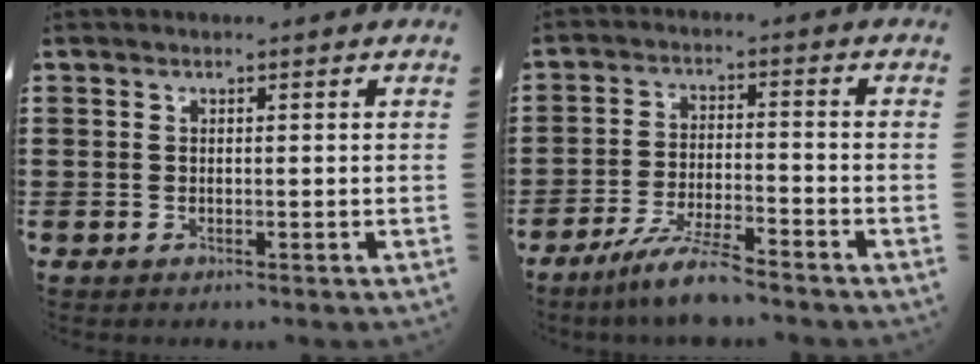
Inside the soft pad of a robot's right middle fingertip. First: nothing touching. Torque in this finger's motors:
{"motor_torque": [1.54, -0.61, 0.50, 0.17]}